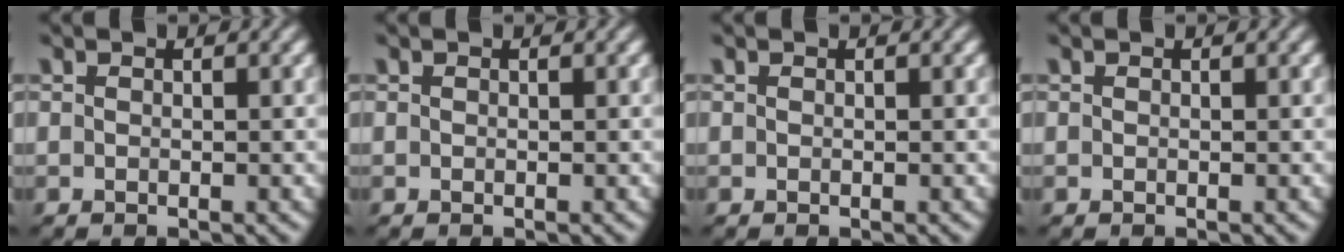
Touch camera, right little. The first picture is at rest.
{"total": 0.0}
{"total": 0.0}
{"total": 0.0}